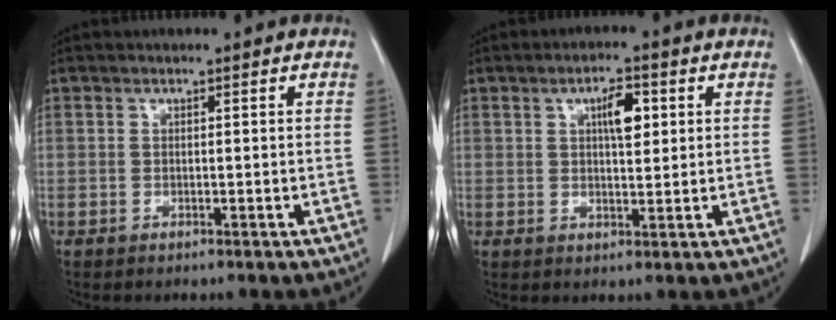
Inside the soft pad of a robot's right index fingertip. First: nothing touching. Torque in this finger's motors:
{"motor_torque": [0.11, 0.04, 0.26, 0.04]}